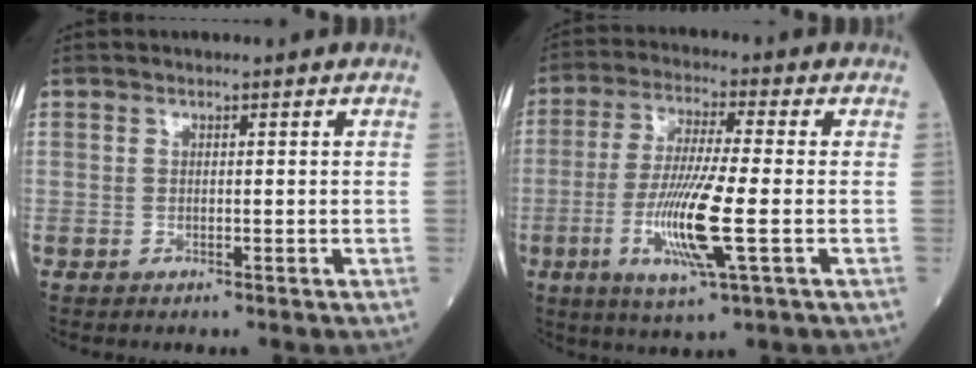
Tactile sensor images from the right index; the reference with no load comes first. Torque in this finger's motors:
{"motor_torque": [0.22, -0.21, 0.31, 0.21]}